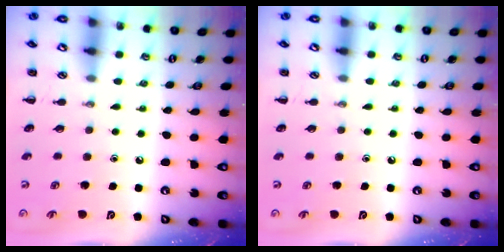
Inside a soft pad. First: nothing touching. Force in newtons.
{"total": 0.0}